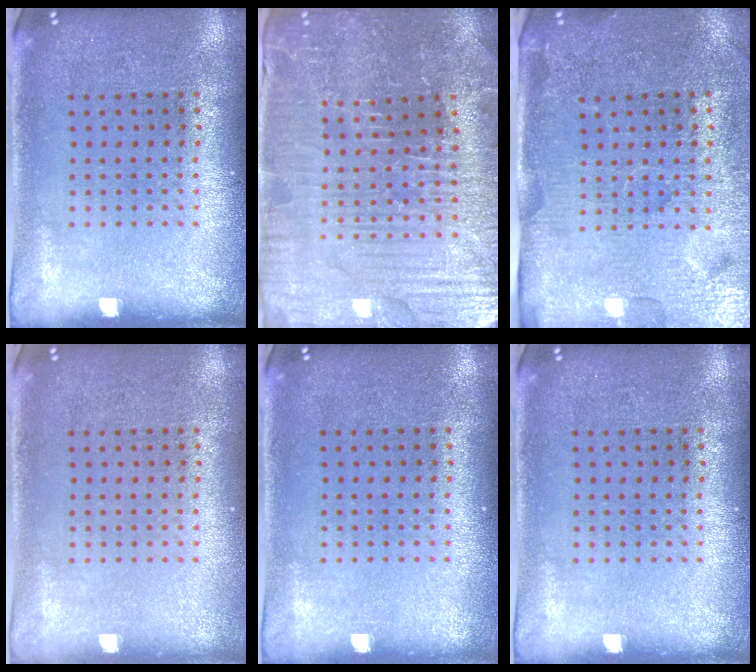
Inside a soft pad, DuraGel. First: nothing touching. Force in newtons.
{"total": 4.1, "press": 4.1, "slide": 0.5}
{"total": 4.4, "press": 4.1, "slide": 1.7}
{"total": 0.0}
{"total": 0.0}
{"total": 0.0}